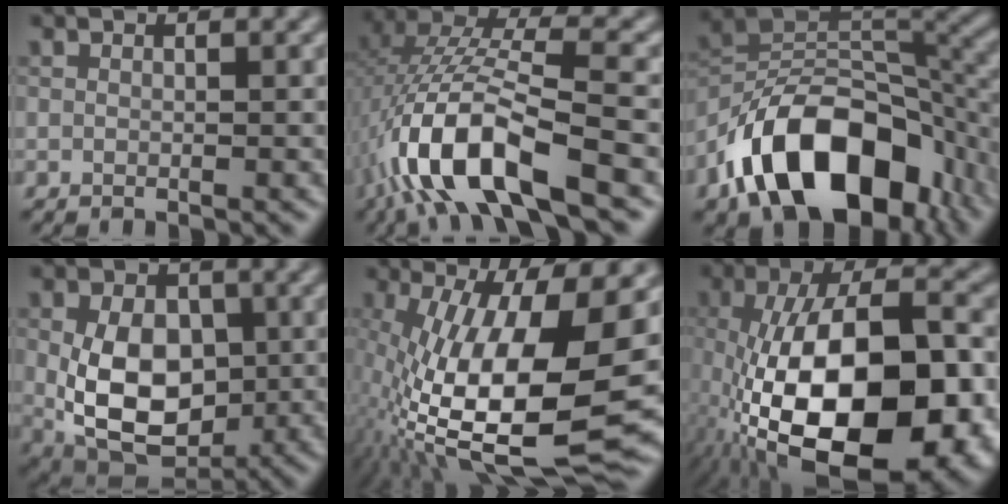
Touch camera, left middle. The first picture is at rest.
{"total": 11.5, "force": [-5.3, 3.2, 9.7], "torque": [-0.202, 0.016, -0.096]}
{"total": 14.2, "force": [-7.2, 8.2, 9.1], "torque": [-0.139, 0.001, -0.131]}
{"total": 9.6, "force": [-0.5, 6.7, 6.9], "torque": [-0.129, -0.017, -0.002]}
{"total": 16.5, "force": [-2.6, 5.6, 15.3], "torque": [-0.279, -0.008, -0.044]}
{"total": 18.1, "force": [-5.8, 8.3, 15.0], "torque": [-0.252, -0.006, -0.093]}